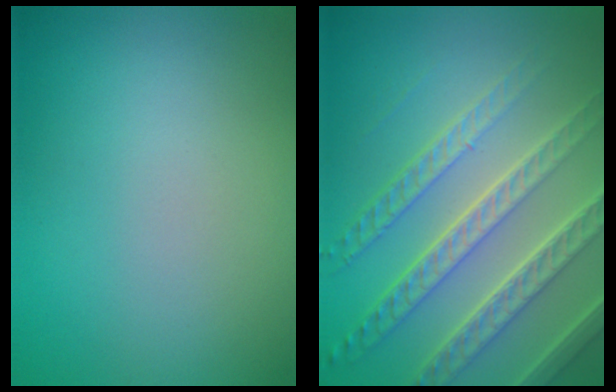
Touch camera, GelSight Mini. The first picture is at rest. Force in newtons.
{"total": 7.7, "press": 5.4, "slide": 5.5}